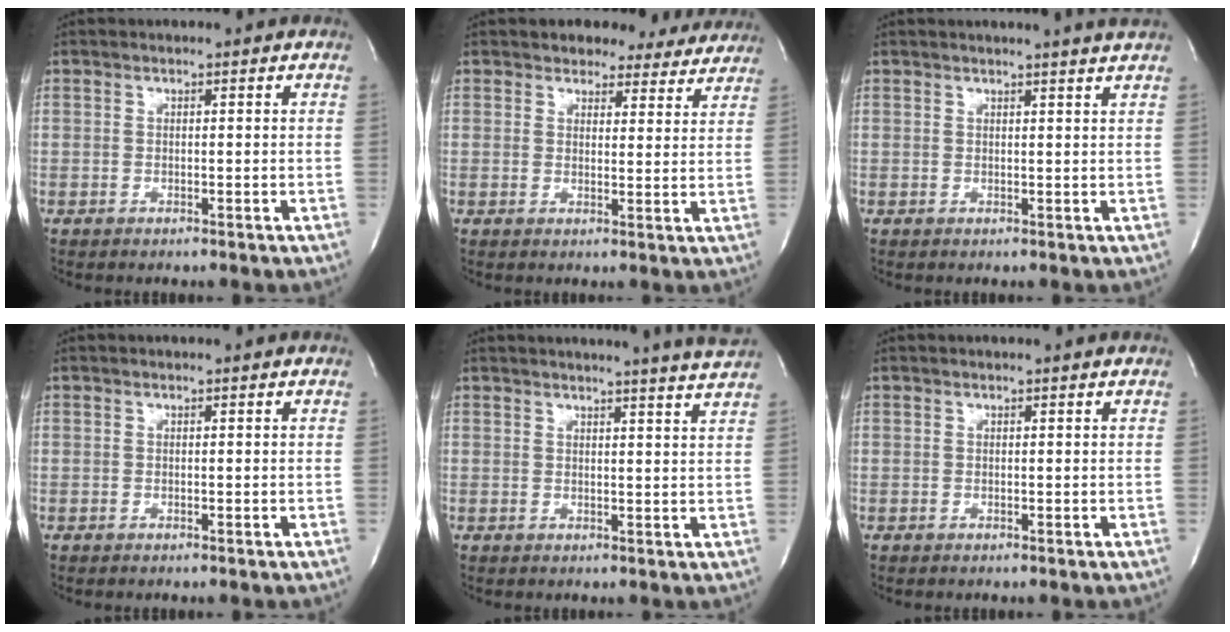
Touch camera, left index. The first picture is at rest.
{"total": 8.2, "force": [7.3, 3.5, 0.8], "torque": [0.019, -0.006, 0.066]}
{"total": 4.1, "force": [3.7, -1.0, 1.5], "torque": [-0.021, -0.005, 0.029]}
{"total": 0.0}
{"total": 8.9, "force": [8.2, -1.8, 2.8], "torque": [-0.038, -0.036, 0.081]}
{"total": 0.0}